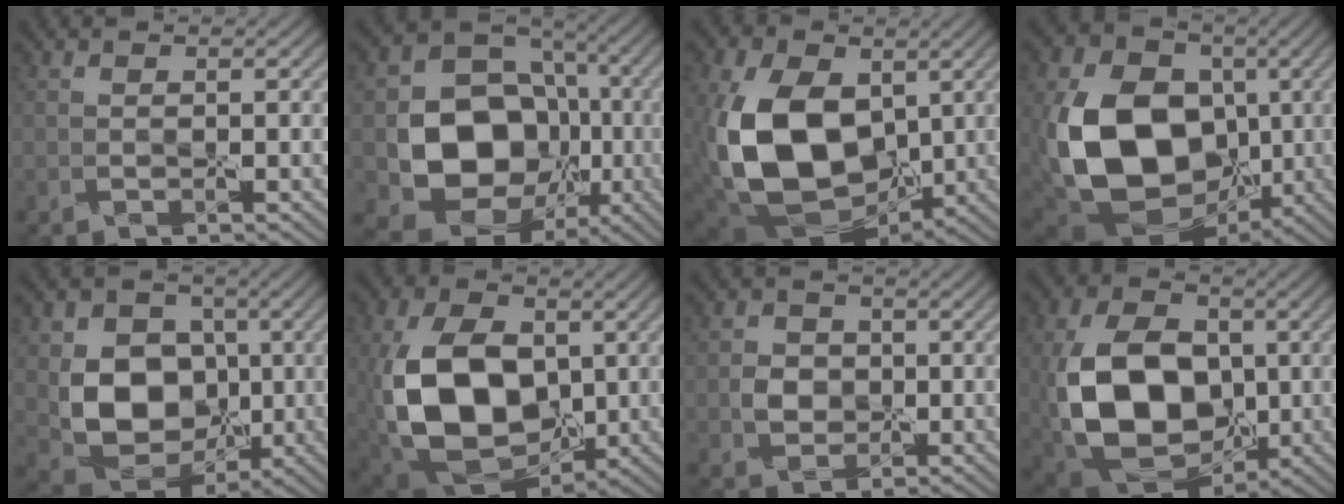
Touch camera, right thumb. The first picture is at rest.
{"total": 13.0, "force": [-2.2, 10.9, 6.7], "torque": [-0.110, -0.025, -0.039]}
{"total": 14.6, "force": [0.3, 10.3, 10.4], "torque": [-0.233, -0.024, 0.001]}
{"total": 16.2, "force": [-1.2, 11.9, 10.8], "torque": [-0.230, -0.017, -0.018]}
{"total": 9.0, "force": [0.2, 7.5, 5.0], "torque": [-0.104, -0.009, 0.000]}
{"total": 15.4, "force": [-0.5, 10.5, 11.2], "torque": [-0.229, -0.022, -0.004]}
{"total": 2.1, "force": [0.1, 2.1, 0.4], "torque": [-0.001, 0.005, -0.005]}
{"total": 13.8, "force": [-0.7, 9.9, 9.6], "torque": [-0.205, -0.004, -0.022]}